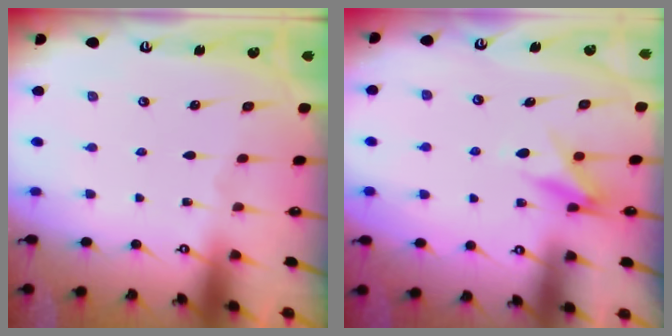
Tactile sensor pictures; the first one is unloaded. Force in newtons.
{"total": 9.3, "press": 9.3, "slide": 0.7}